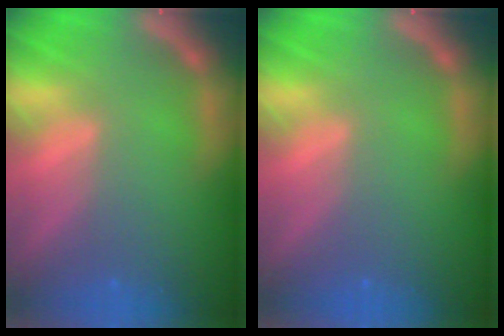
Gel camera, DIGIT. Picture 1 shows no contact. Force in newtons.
{"total": 0.0}